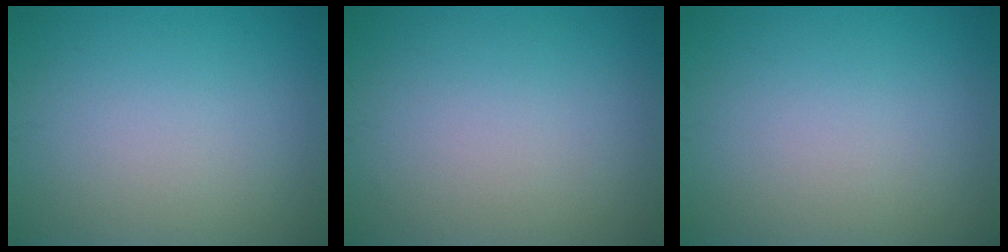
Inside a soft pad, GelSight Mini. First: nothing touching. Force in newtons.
{"total": 0.0}
{"total": 0.0}